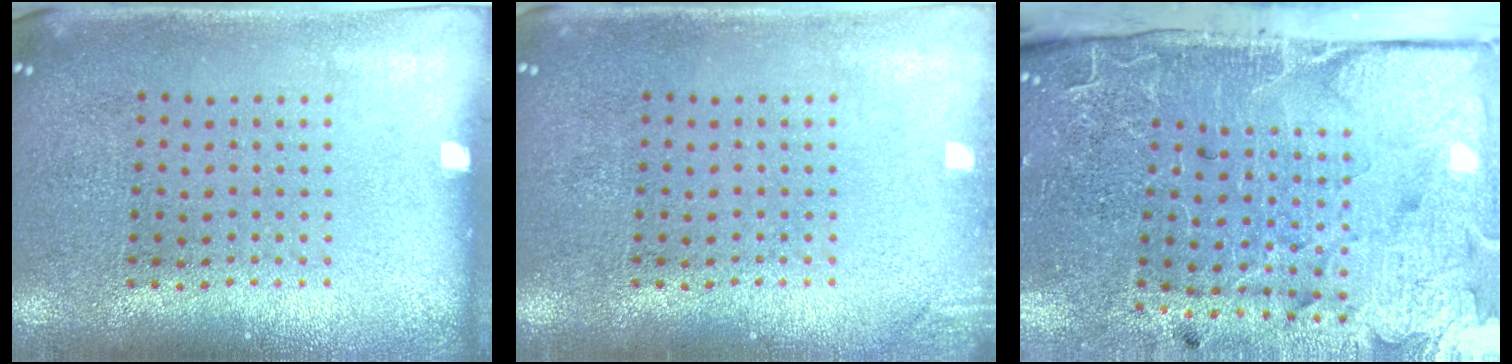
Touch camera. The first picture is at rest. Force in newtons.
{"total": 0.9, "press": 0.9, "slide": 0.2}
{"total": 4.3, "press": 3.7, "slide": 2.2}